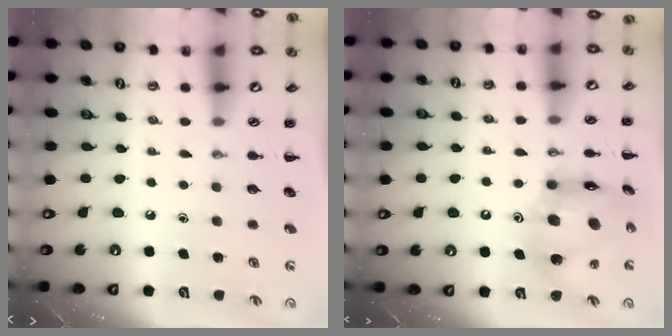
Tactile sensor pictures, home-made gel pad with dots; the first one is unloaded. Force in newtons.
{"total": 16.0, "press": 15.5, "slide": 3.7}